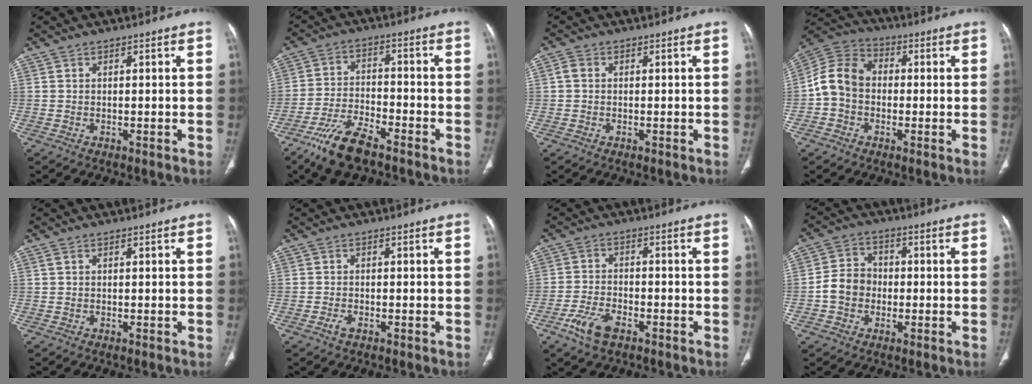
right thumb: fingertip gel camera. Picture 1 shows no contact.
{"total": 10.4, "force": [-7.4, 3.6, 6.4], "torque": [-0.132, 0.027, -0.143]}
{"total": 1.7, "force": [0.2, 1.4, 1.0], "torque": [-0.017, 0.005, 0.003]}
{"total": 9.6, "force": [-0.9, 7.6, 5.7], "torque": [-0.100, 0.033, -0.032]}
{"total": 0.5, "force": [0.2, 0.3, 0.4], "torque": [-0.010, 0.008, 0.005]}
{"total": 1.5, "force": [-1.0, 0.7, 1.0], "torque": [-0.025, 0.002, -0.021]}
{"total": 6.5, "force": [-3.9, 3.1, 4.2], "torque": [-0.091, 0.014, -0.073]}
{"total": 6.8, "force": [-1.3, 5.8, 3.2], "torque": [-0.042, 0.022, -0.035]}